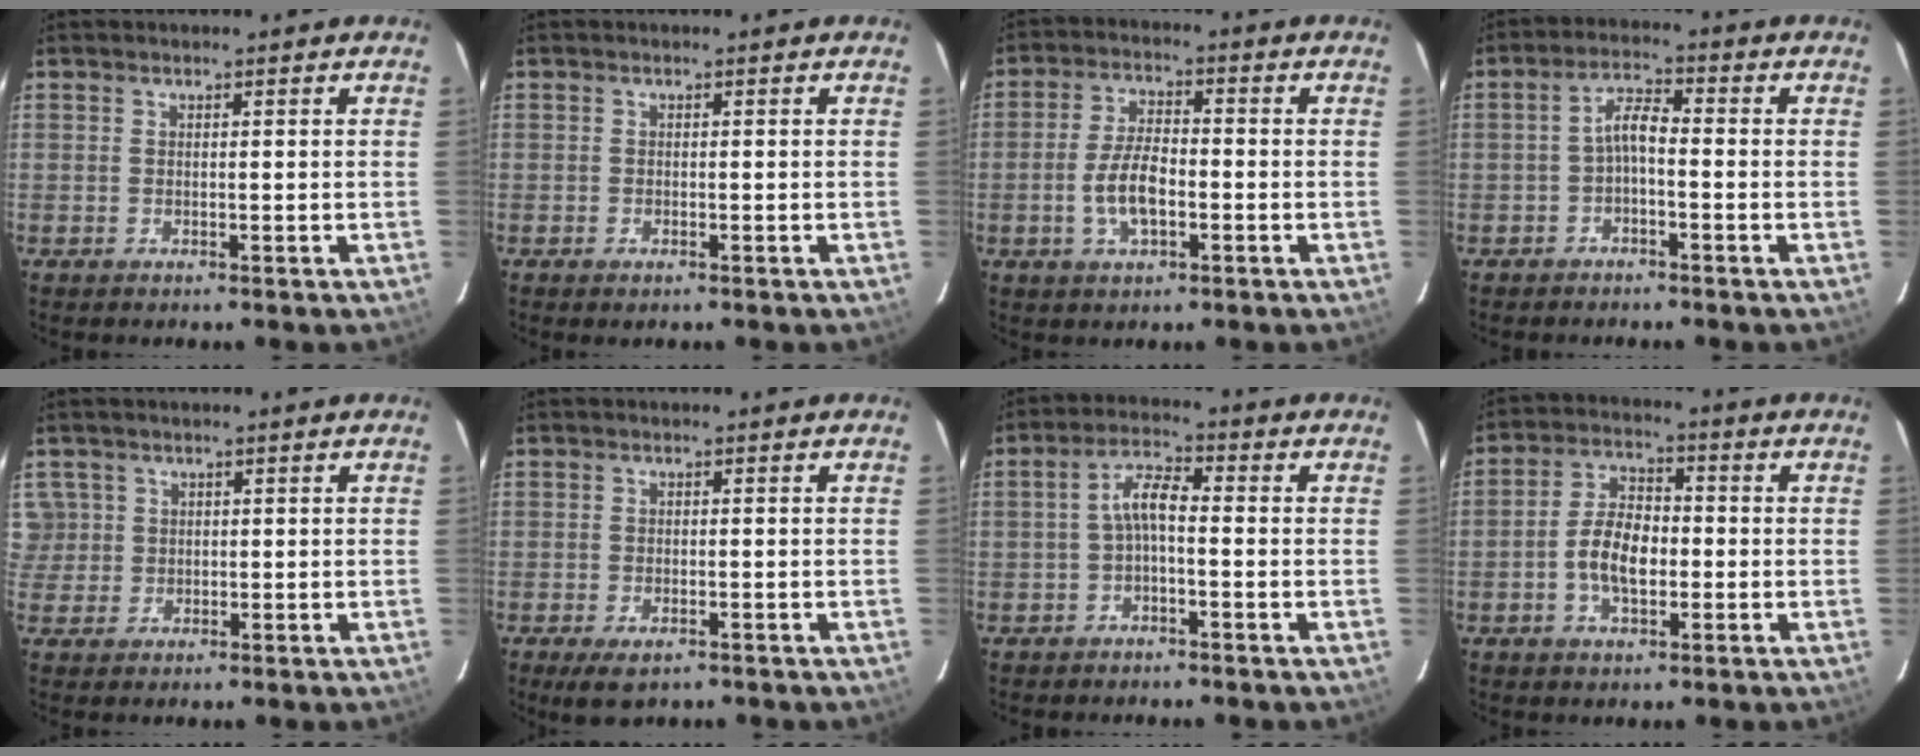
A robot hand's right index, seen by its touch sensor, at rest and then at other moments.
{"total": 1.0, "force": [-0.7, 0.5, 0.5], "torque": [-0.009, -0.004, -0.014]}
{"total": 7.5, "force": [-2.2, 3.2, 6.4], "torque": [-0.129, 0.001, -0.040]}
{"total": 3.5, "force": [-1.5, 1.1, 3.0], "torque": [-0.062, 0.013, -0.029]}
{"total": 4.5, "force": [1.0, 4.4, 0.4], "torque": [0.005, 0.014, 0.021]}
{"total": 4.6, "force": [-2.9, 2.1, 2.8], "torque": [-0.063, -0.019, -0.048]}
{"total": 4.2, "force": [-1.2, 1.3, 3.8], "torque": [-0.081, 0.015, -0.026]}
{"total": 8.0, "force": [-1.9, 4.3, 6.4], "torque": [-0.127, 0.011, -0.032]}